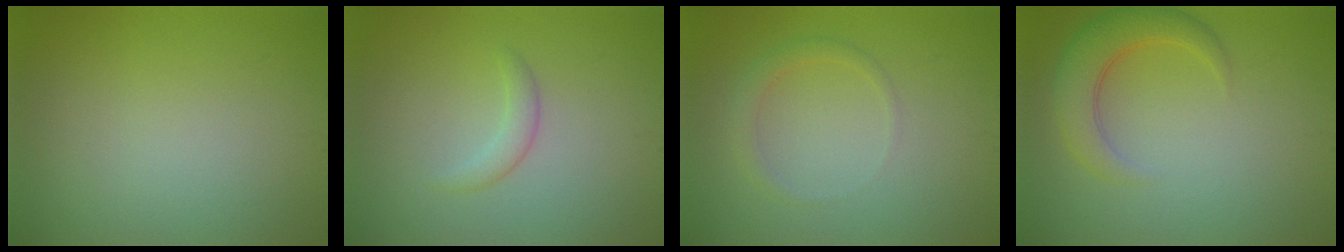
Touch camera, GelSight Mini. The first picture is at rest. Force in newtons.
{"total": 1.4, "press": 1.4, "slide": 0.0}
{"total": 1.4, "press": 1.4, "slide": 0.1}
{"total": 3.8, "press": 3.8, "slide": 0.3}